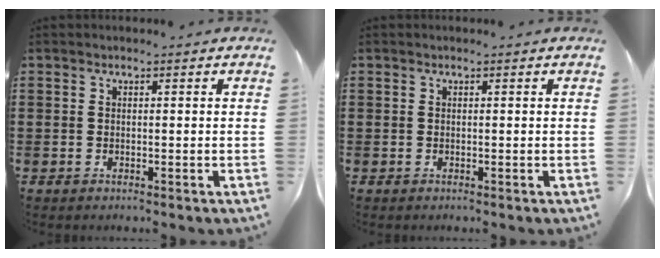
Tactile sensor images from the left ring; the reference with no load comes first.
{"total": 0.0}